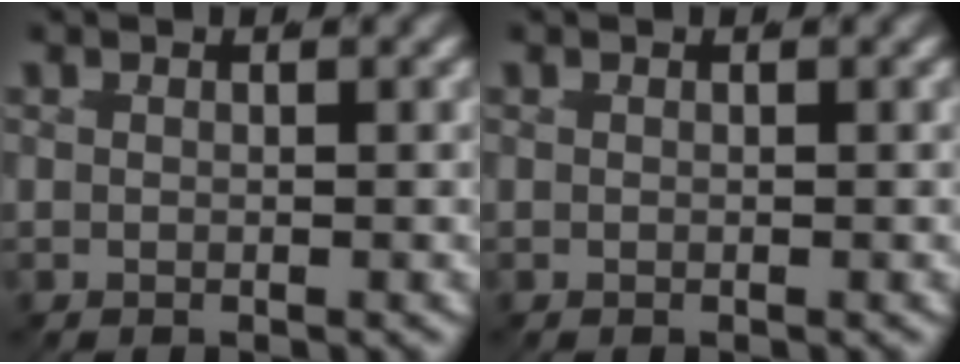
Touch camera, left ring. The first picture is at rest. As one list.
[{"total": 0.0}]